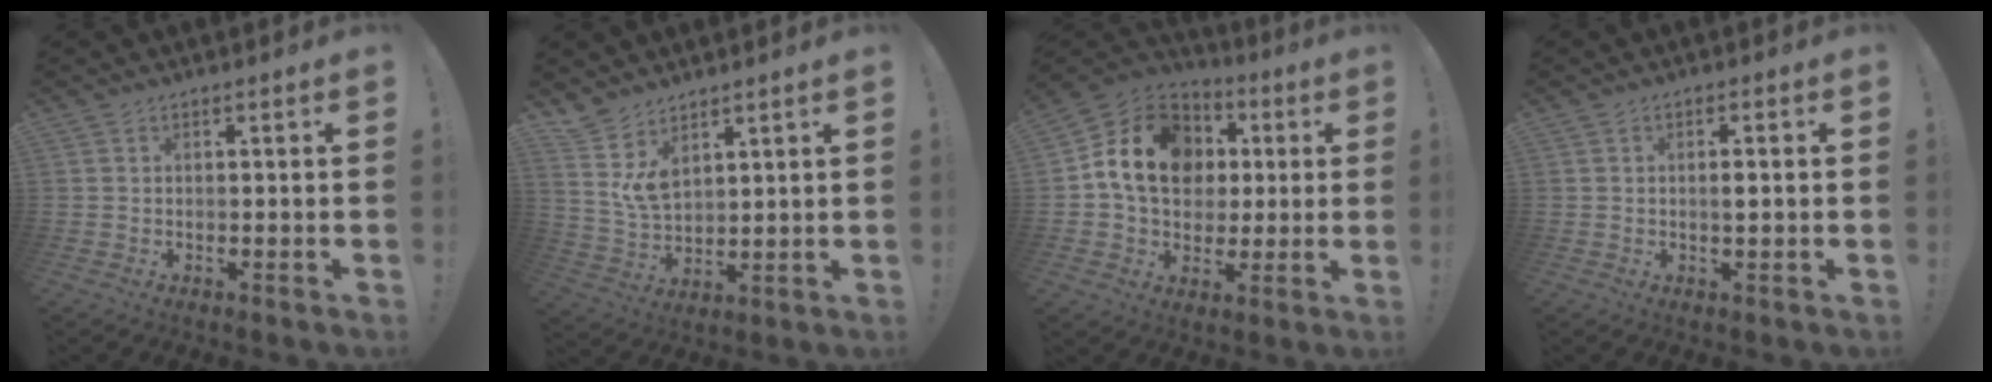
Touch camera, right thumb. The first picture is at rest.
{"total": 8.0, "force": [5.2, 4.5, 4.1], "torque": [-0.074, -0.031, 0.104]}
{"total": 17.7, "force": [3.5, 14.0, 10.1], "torque": [-0.151, 0.003, 0.074]}
{"total": 2.1, "force": [-0.1, 0.5, 2.0], "torque": [-0.021, -0.004, -0.007]}